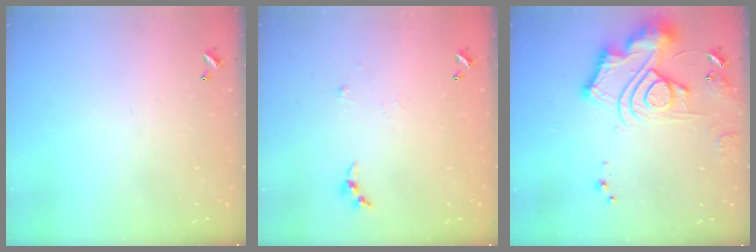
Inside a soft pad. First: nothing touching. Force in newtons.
{"total": 3.0, "press": 2.9, "slide": 0.4}
{"total": 18.3, "press": 18.2, "slide": 1.9}